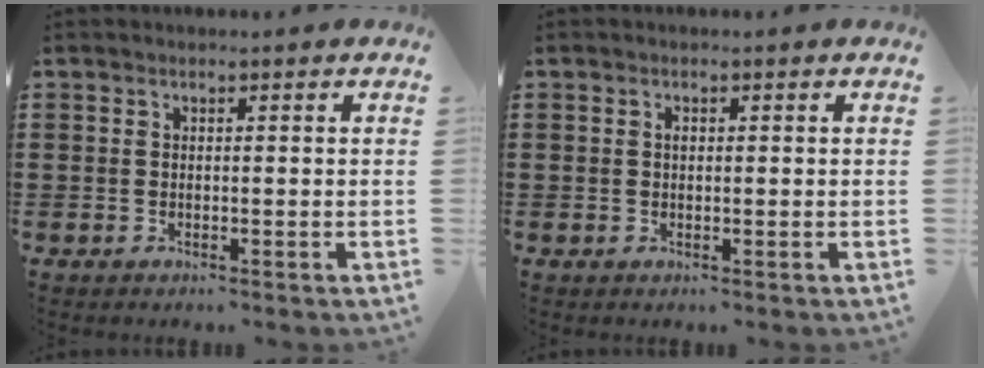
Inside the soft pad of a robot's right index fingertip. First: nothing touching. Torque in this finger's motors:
{"motor_torque": [0.39, -0.14, 0.17, 0.04]}